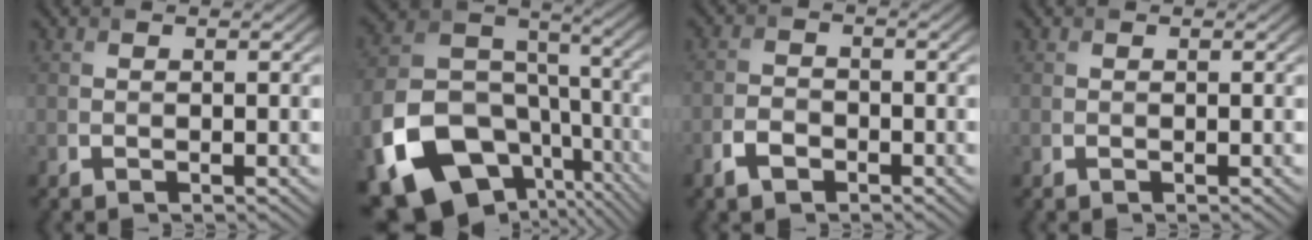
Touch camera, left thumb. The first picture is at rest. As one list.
[{"total": 19.2, "force": [-8.7, 13.6, 10.4], "torque": [-0.243, -0.056, -0.132]}, {"total": 3.0, "force": [-1.9, 1.7, 1.5], "torque": [-0.033, -0.001, -0.044]}, {"total": 0.0}]